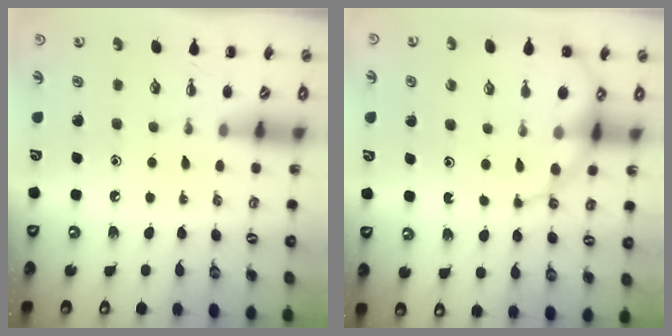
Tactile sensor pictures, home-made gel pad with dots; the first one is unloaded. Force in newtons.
{"total": 11.7, "press": 11.4, "slide": 2.8}